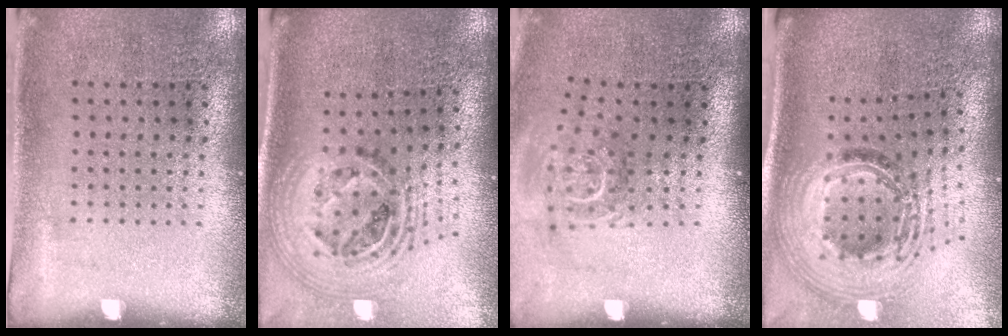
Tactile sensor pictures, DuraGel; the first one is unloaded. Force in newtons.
{"total": 2.0, "press": 1.5, "slide": 1.3}
{"total": 1.7, "press": 1.2, "slide": 1.2}
{"total": 2.3, "press": 1.8, "slide": 1.5}